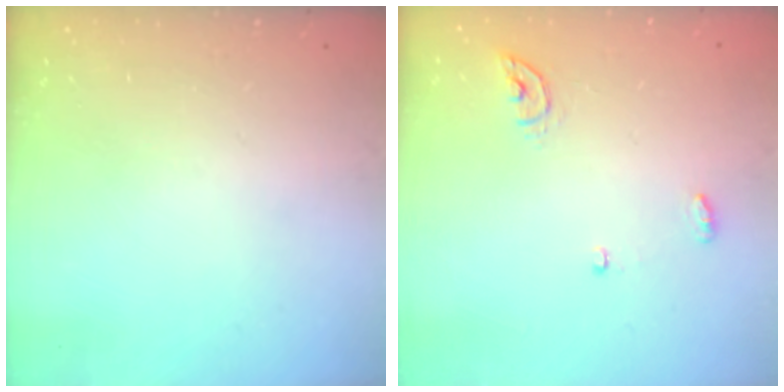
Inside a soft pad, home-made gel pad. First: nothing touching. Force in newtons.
{"total": 4.8, "press": 4.8, "slide": 0.4}